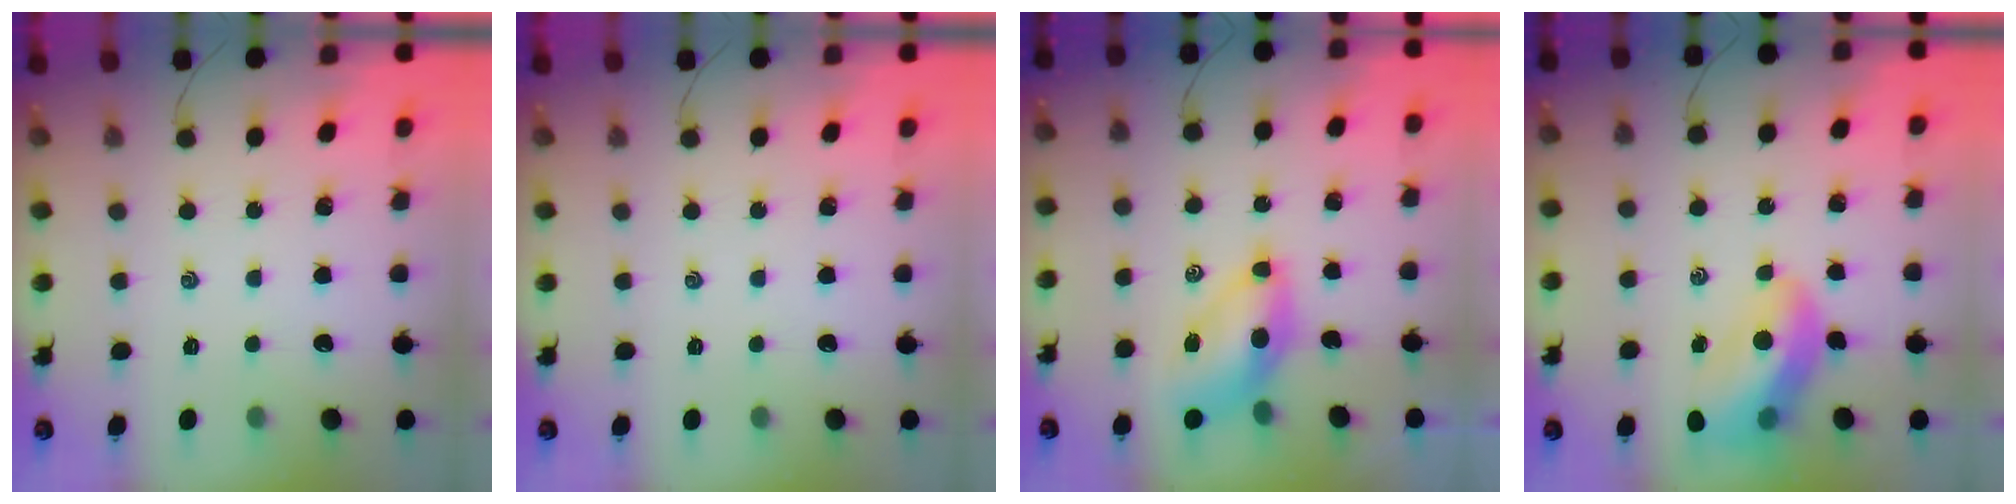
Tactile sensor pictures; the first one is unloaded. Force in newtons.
{"total": 0.0}
{"total": 8.9, "press": 8.6, "slide": 2.2}
{"total": 11.8, "press": 11.3, "slide": 3.3}